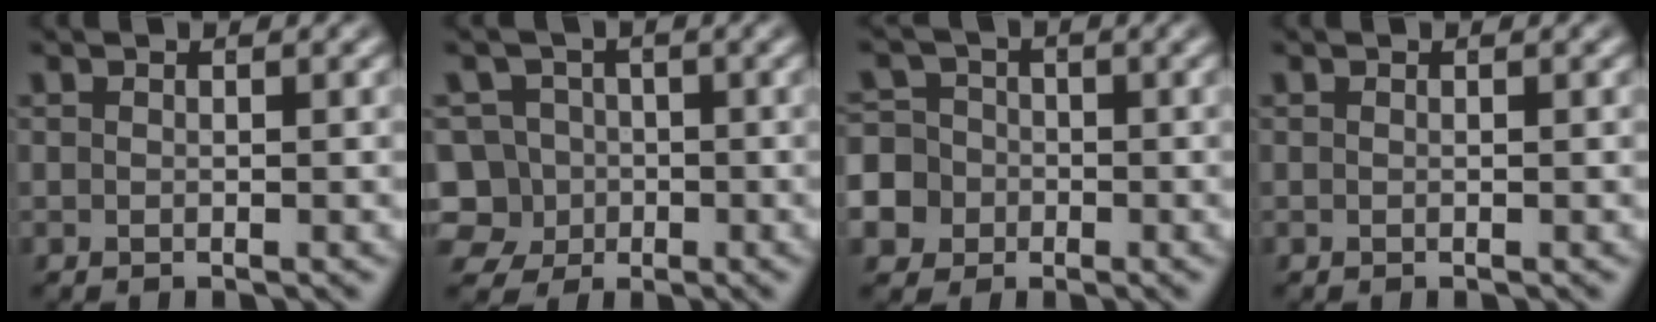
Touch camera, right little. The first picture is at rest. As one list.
[{"total": 10.9, "force": [-2.7, 10.0, 3.3], "torque": [-0.091, -0.062, -0.039]}, {"total": 10.2, "force": [-2.6, 9.4, 2.9], "torque": [-0.081, -0.048, -0.045]}, {"total": 0.0}]